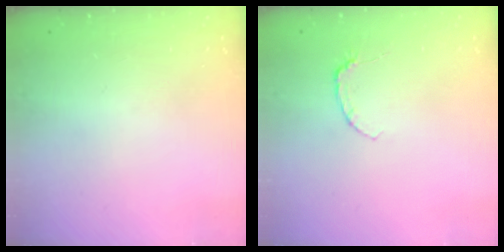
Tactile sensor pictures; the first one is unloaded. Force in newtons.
{"total": 4.0, "press": 4.0, "slide": 0.5}